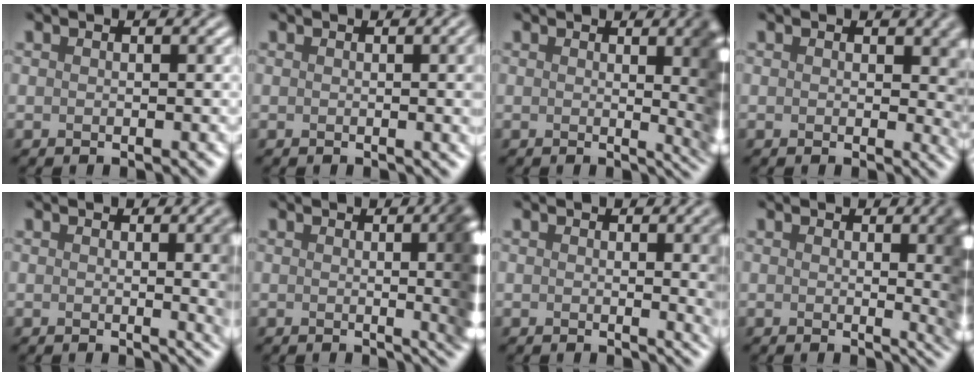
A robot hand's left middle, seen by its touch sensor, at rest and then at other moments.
{"total": 4.6, "force": [0.4, 1.8, 4.2], "torque": [-0.027, 0.008, 0.004]}
{"total": 7.5, "force": [0.9, 3.0, 6.8], "torque": [-0.034, 0.006, 0.007]}
{"total": 3.2, "force": [0.7, 2.0, 2.5], "torque": [-0.018, -0.007, 0.006]}
{"total": 7.7, "force": [0.7, 3.2, 7.0], "torque": [-0.032, 0.007, 0.007]}
{"total": 9.4, "force": [0.4, 3.5, 8.8], "torque": [-0.042, 0.016, -0.007]}
{"total": 5.9, "force": [0.8, 2.2, 5.4], "torque": [-0.033, 0.001, 0.012]}
{"total": 7.3, "force": [0.7, 2.7, 6.8], "torque": [-0.038, 0.006, 0.005]}